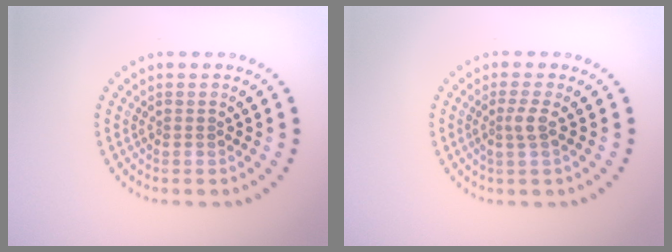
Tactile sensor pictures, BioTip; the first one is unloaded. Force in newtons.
{"total": 1.6, "press": 1.2, "slide": 1.1}